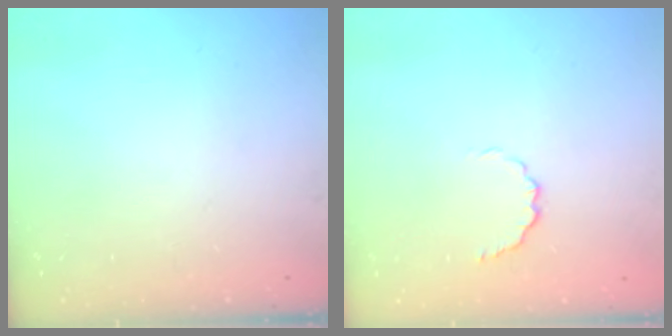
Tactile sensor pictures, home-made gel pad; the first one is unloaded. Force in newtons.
{"total": 4.2, "press": 4.1, "slide": 1.2}